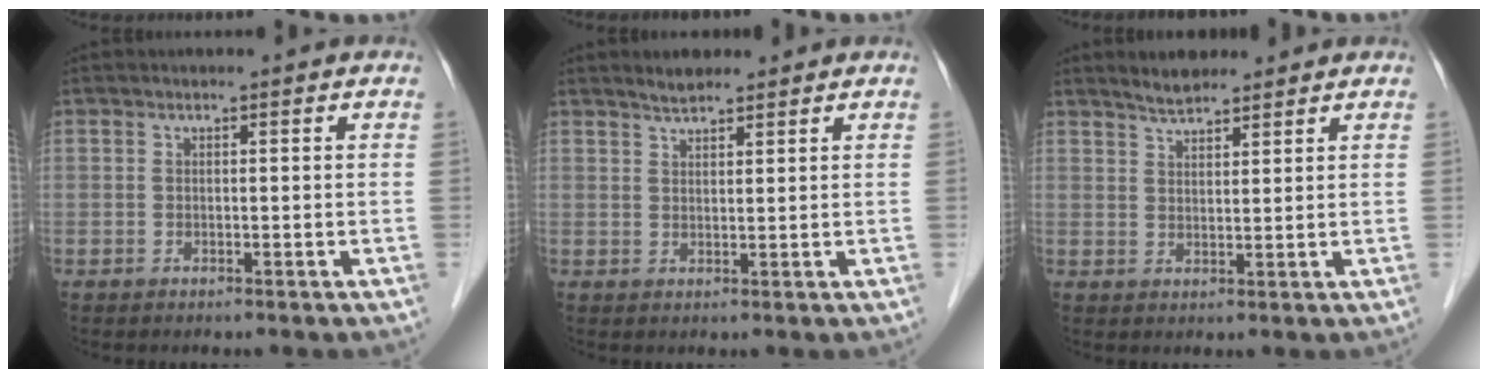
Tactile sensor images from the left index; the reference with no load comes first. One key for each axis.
{"total": 2.8, "fx": 2.5, "fy": 0.7, "fz": 1.0, "tx": -0.020, "ty": 0.010, "tz": 0.043}
{"total": 4.1, "fx": 3.7, "fy": 1.1, "fz": 1.4, "tx": -0.030, "ty": 0.011, "tz": 0.065}